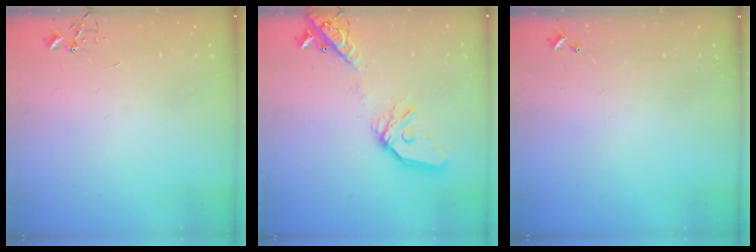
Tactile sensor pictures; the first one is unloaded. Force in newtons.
{"total": 18.0, "press": 17.8, "slide": 3.1}
{"total": 0.0}